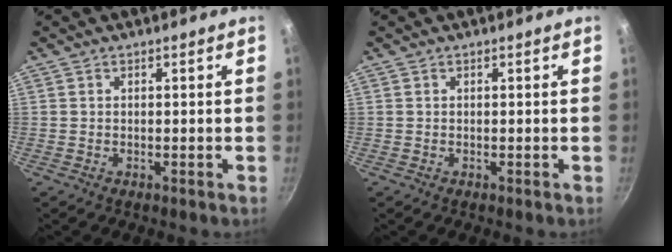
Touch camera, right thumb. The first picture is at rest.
{"total": 0.0}